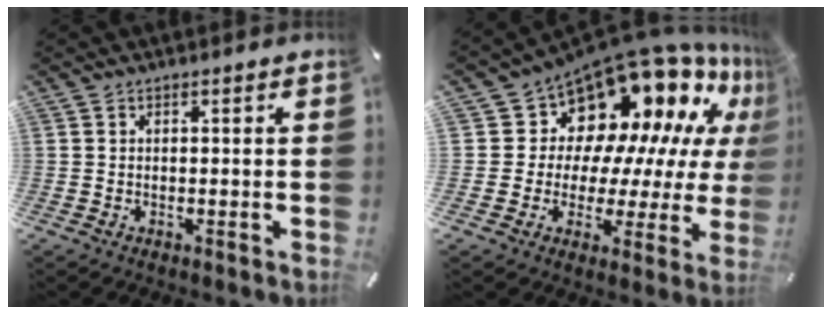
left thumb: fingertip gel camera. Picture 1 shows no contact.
{"total": 16.5, "force": [12.5, 9.6, 4.9], "torque": [-0.082, -0.131, 0.228]}